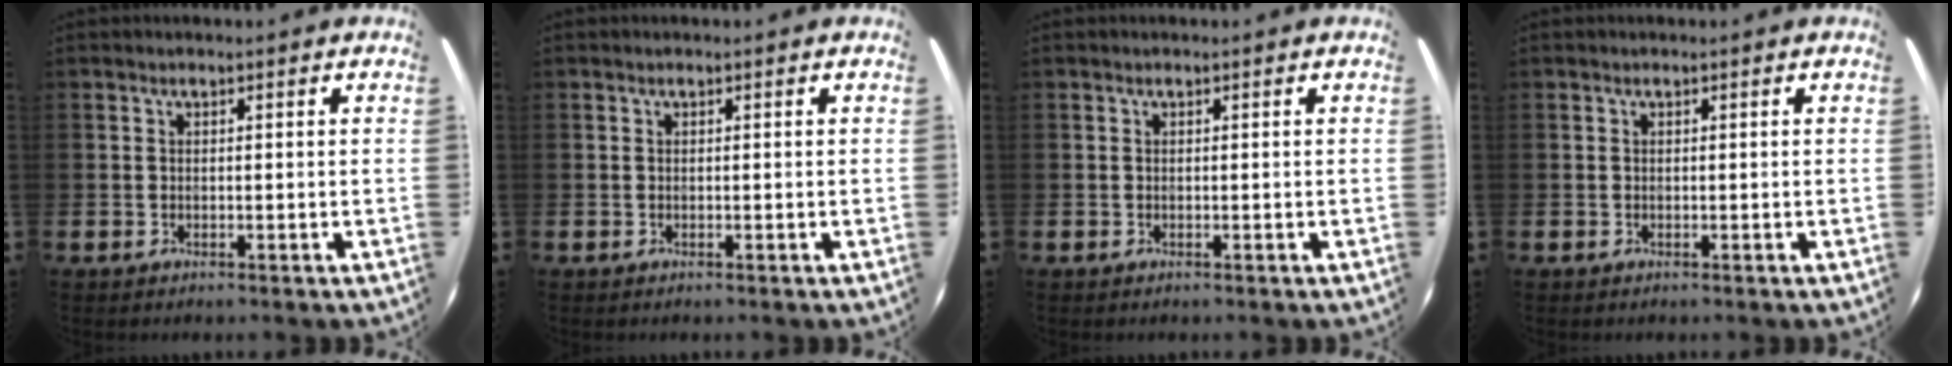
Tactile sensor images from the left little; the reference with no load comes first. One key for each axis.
{"total": 0.0}
{"total": 0.0}
{"total": 0.0}